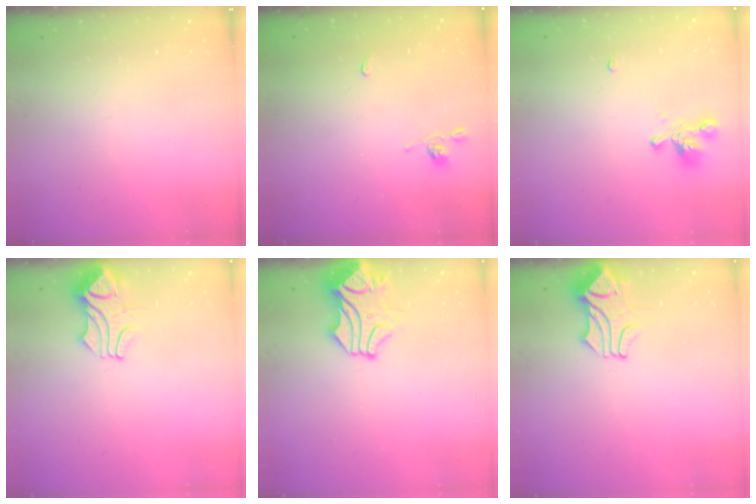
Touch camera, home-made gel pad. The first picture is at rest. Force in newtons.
{"total": 2.2, "press": 2.1, "slide": 0.6}
{"total": 3.3, "press": 3.0, "slide": 1.2}
{"total": 3.8, "press": 3.7, "slide": 0.9}
{"total": 1.4, "press": 0.5, "slide": 1.3}
{"total": 1.6, "press": 1.2, "slide": 1.0}